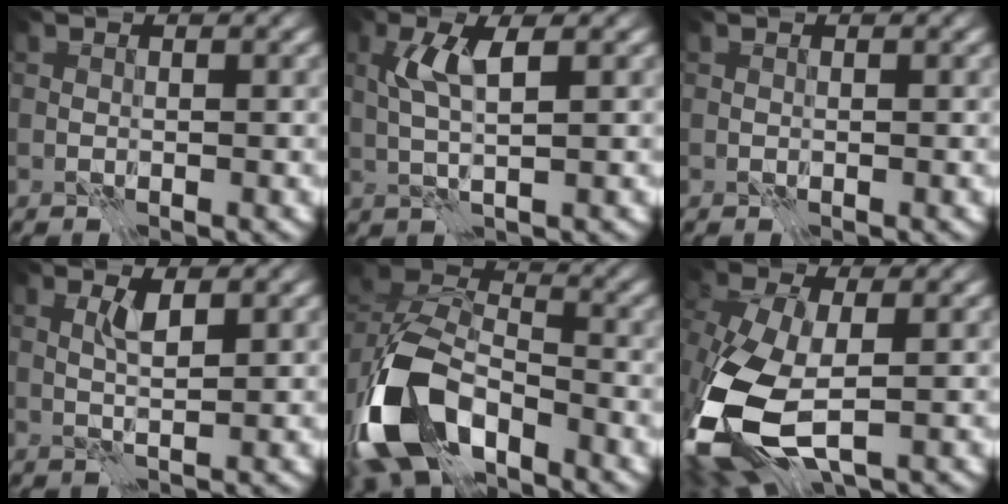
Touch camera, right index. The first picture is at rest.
{"total": 3.2, "force": [1.5, 0.0, 2.8], "torque": [-0.059, 0.005, 0.028]}
{"total": 0.0}
{"total": 1.6, "force": [0.9, -0.2, 1.3], "torque": [-0.027, 0.003, 0.014]}
{"total": 10.6, "force": [-5.8, 5.9, 6.6], "torque": [-0.138, -0.008, -0.113]}
{"total": 11.2, "force": [-3.0, 6.1, 9.0], "torque": [-0.232, -0.032, -0.053]}